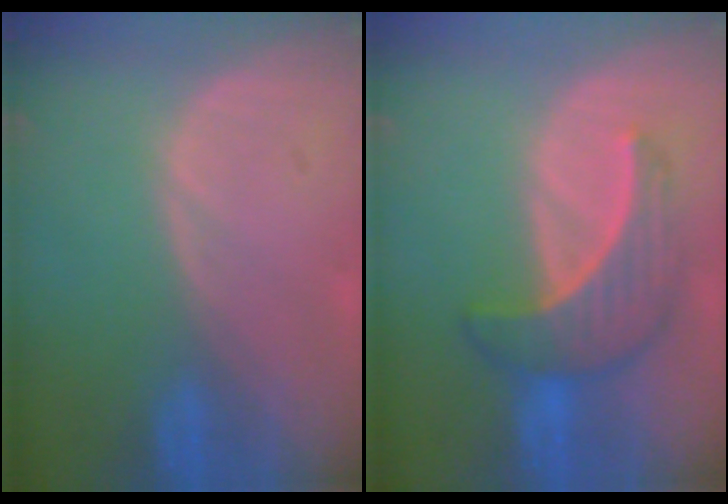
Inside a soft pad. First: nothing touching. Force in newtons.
{"total": 6.5, "press": 6.4, "slide": 1.0}